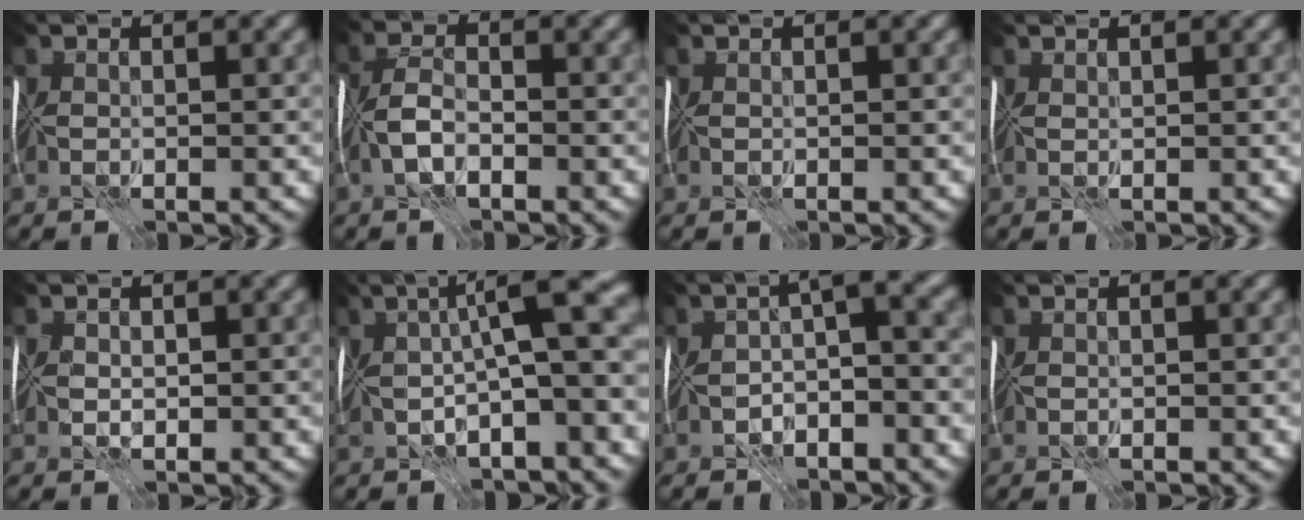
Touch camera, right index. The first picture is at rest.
{"total": 3.0, "force": [-1.6, 1.2, 2.2], "torque": [-0.050, 0.005, -0.041]}
{"total": 0.0}
{"total": 0.7, "force": [0.6, -0.5, -0.1], "torque": [-0.002, -0.003, 0.010]}
{"total": 0.7, "force": [-0.1, 0.7, 0.3], "torque": [-0.011, -0.001, -0.003]}
{"total": 9.5, "force": [0.7, 2.3, 9.2], "torque": [-0.139, 0.016, 0.004]}
{"total": 4.1, "force": [-2.1, 1.4, 3.2], "torque": [-0.046, 0.007, -0.046]}
{"total": 0.7, "force": [0.4, 0.0, 0.5], "torque": [-0.005, 0.001, 0.008]}